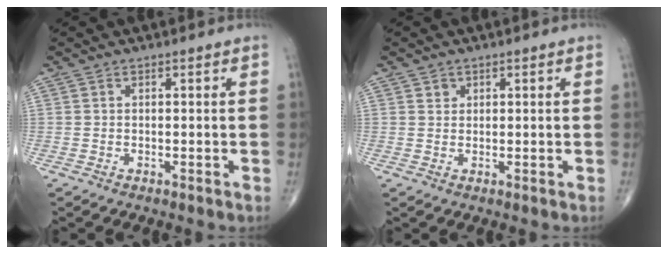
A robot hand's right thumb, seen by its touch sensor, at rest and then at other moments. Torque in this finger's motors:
{"motor_torque": [-0.44, 0.53, 0.31, 0.24, -0.03]}